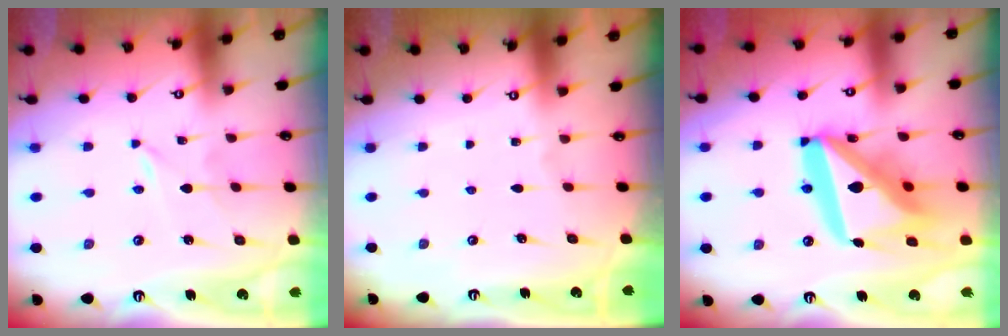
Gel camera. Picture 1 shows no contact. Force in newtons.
{"total": 0.0}
{"total": 23.2, "press": 23.1, "slide": 2.7}